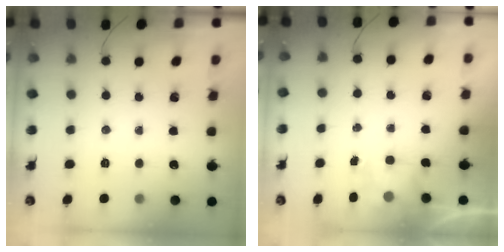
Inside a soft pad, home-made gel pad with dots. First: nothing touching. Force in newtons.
{"total": 1.5, "press": 1.3, "slide": 0.8}